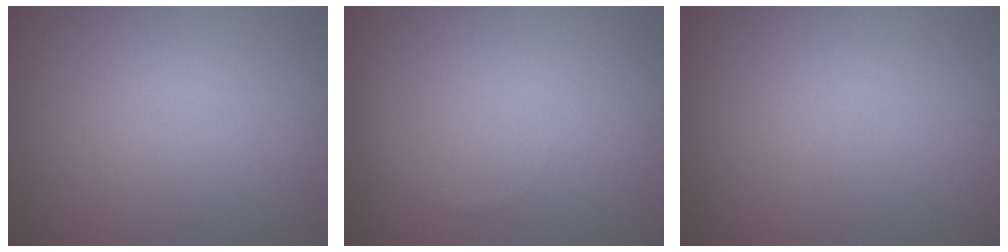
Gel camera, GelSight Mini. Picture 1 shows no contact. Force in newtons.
{"total": 0.7, "press": 0.7, "slide": 0.1}
{"total": 0.0}